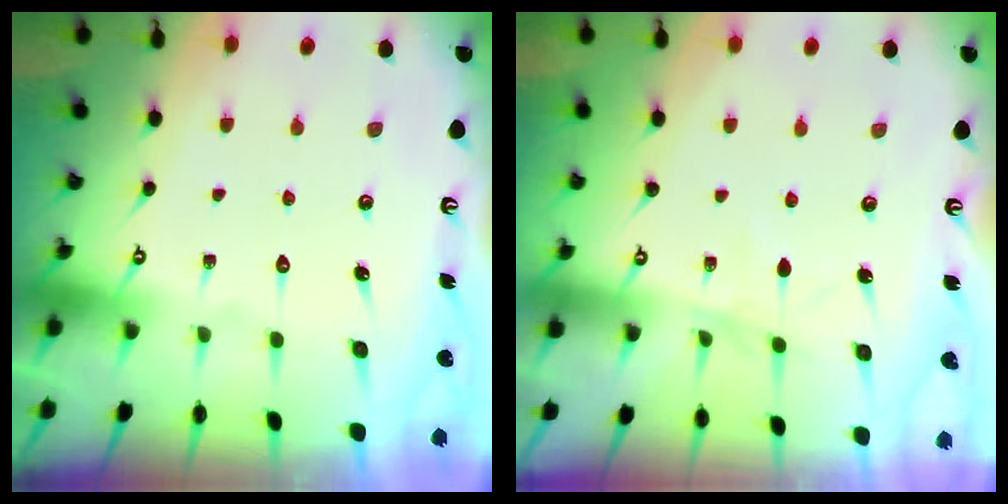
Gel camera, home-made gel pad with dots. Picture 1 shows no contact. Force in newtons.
{"total": 3.1, "press": 3.1, "slide": 0.3}